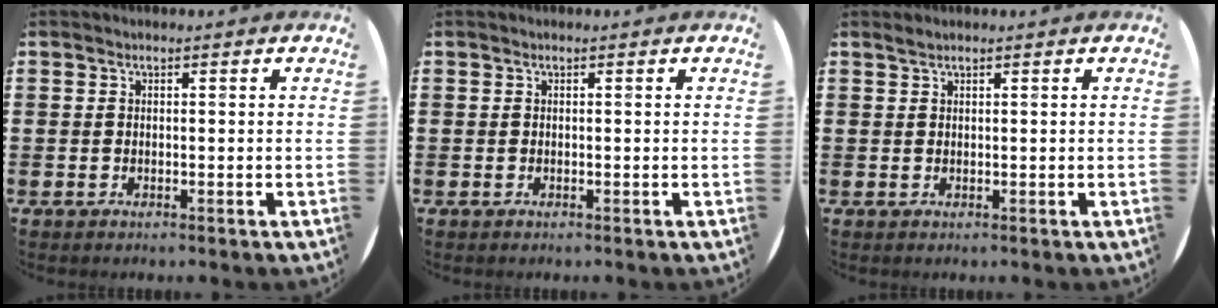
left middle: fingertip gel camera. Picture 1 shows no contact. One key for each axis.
{"total": 0.0}
{"total": 0.5, "fx": 0.5, "fy": 0.0, "fz": 0.1, "tx": -0.001, "ty": 0.000, "tz": 0.010}